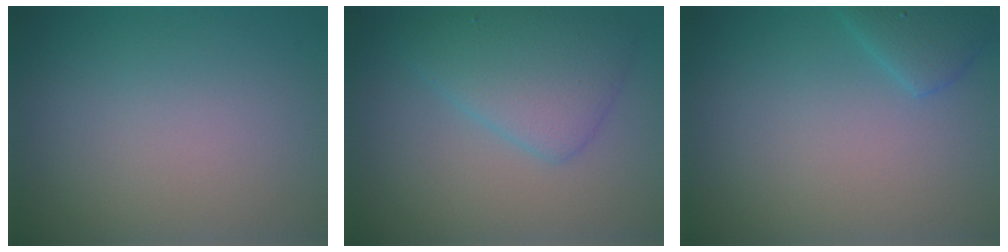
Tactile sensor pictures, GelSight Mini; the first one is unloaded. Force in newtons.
{"total": 4.6, "press": 4.5, "slide": 0.1}
{"total": 2.2, "press": 2.2, "slide": 0.3}